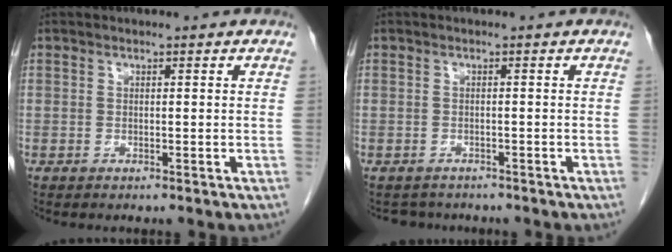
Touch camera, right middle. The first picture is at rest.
{"total": 2.6, "force": [-2.3, 1.1, -0.2], "torque": [0.001, 0.000, -0.034]}